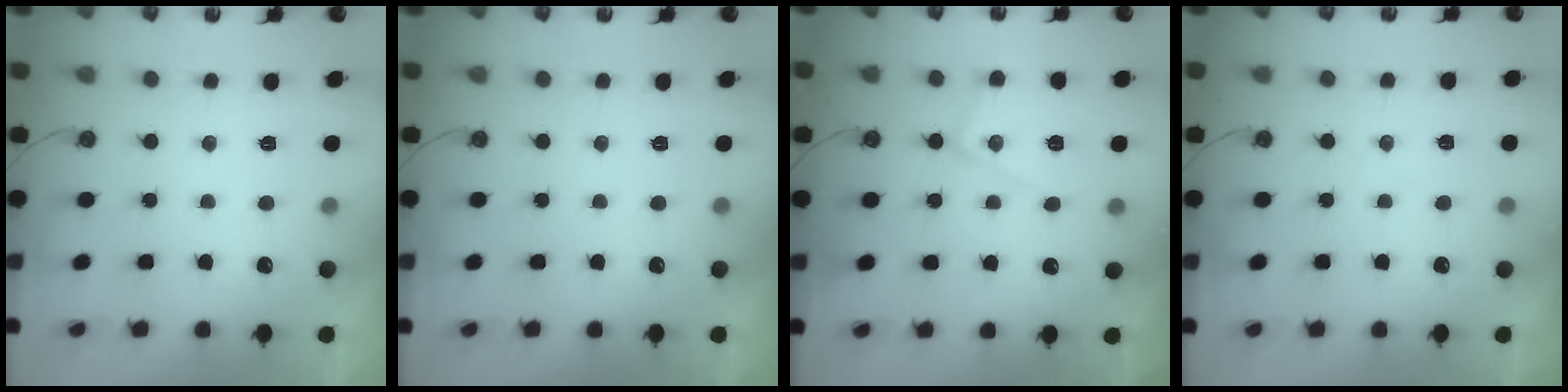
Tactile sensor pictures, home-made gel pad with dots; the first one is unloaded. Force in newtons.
{"total": 0.0}
{"total": 10.3, "press": 10.3, "slide": 0.6}
{"total": 3.3, "press": 3.2, "slide": 0.6}